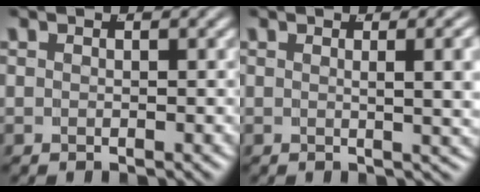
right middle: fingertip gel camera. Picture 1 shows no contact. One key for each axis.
{"total": 3.0, "fx": 0.9, "fy": -0.1, "fz": 2.9, "tx": -0.026, "ty": 0.003, "tz": 0.013}